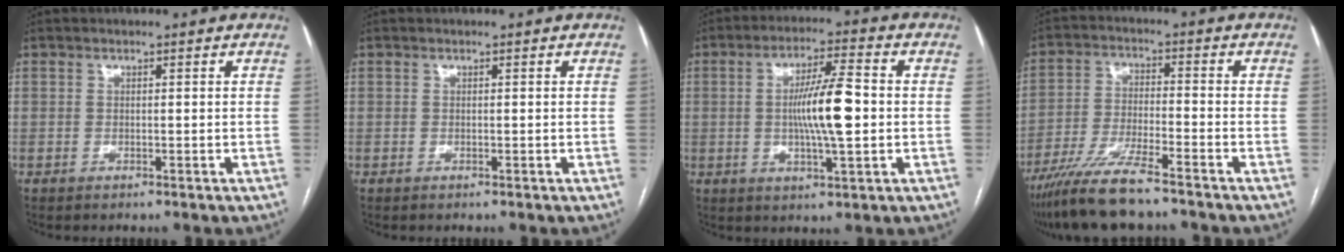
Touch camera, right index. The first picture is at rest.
{"total": 0.0}
{"total": 10.0, "force": [-0.2, 1.2, 10.0], "torque": [-0.176, 0.006, -0.007]}
{"total": 9.9, "force": [-8.0, 0.6, 5.8], "torque": [-0.110, -0.029, -0.146]}